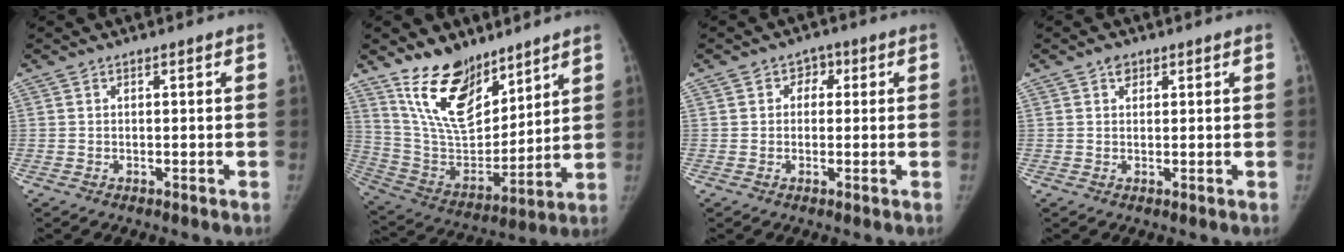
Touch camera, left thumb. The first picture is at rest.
{"total": 17.8, "force": [12.5, 8.5, 9.3], "torque": [-0.115, -0.080, 0.244]}
{"total": 3.2, "force": [0.7, 2.8, 1.4], "torque": [0.008, 0.006, 0.001]}
{"total": 1.8, "force": [1.0, 1.3, 0.7], "torque": [0.000, -0.003, 0.012]}